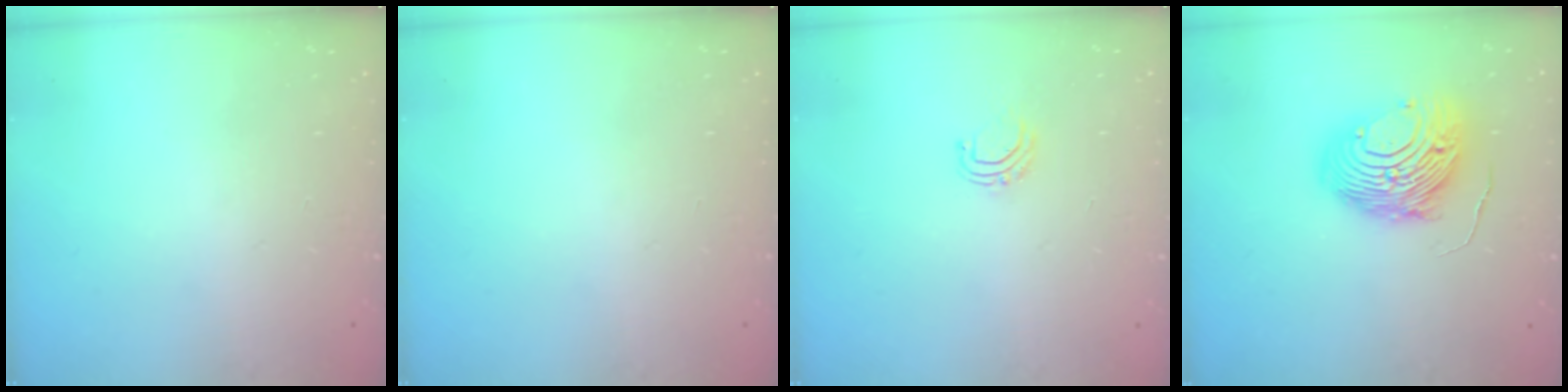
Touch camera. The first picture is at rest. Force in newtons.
{"total": 0.0}
{"total": 4.2, "press": 4.2, "slide": 0.2}
{"total": 13.1, "press": 13.0, "slide": 1.2}